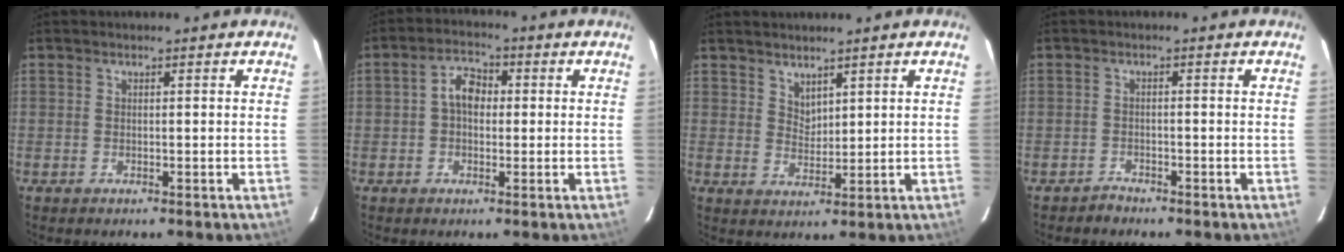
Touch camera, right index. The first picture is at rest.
{"total": 4.9, "force": [0.2, 3.4, 3.4], "torque": [-0.063, 0.020, 0.001]}
{"total": 3.1, "force": [2.6, 1.4, 0.9], "torque": [-0.011, 0.001, 0.050]}
{"total": 1.6, "force": [-1.4, 0.7, -0.2], "torque": [0.002, 0.006, -0.026]}